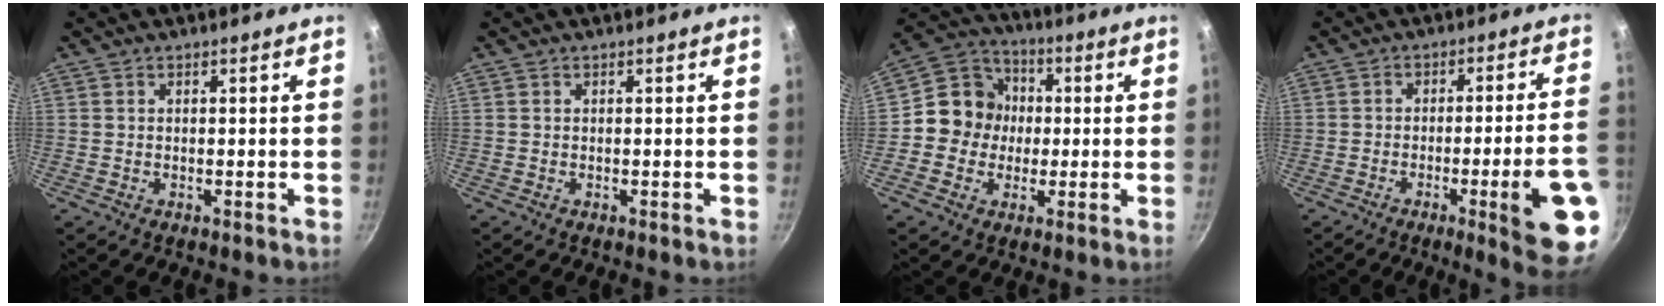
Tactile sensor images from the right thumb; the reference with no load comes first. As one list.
[{"total": 0.0}, {"total": 10.7, "force": [-0.4, 10.0, 3.8], "torque": [-0.024, 0.022, -0.030]}, {"total": 15.2, "force": [-5.6, 1.8, 14.0], "torque": [-0.171, 0.027, -0.069]}]